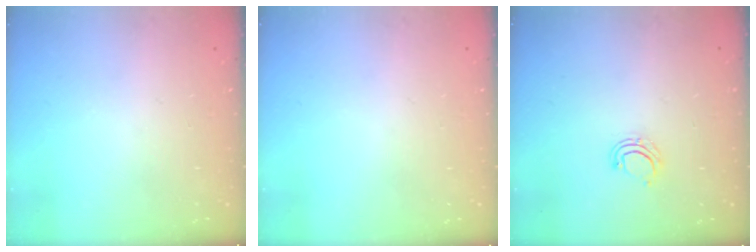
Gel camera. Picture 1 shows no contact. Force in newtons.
{"total": 0.0}
{"total": 5.0, "press": 4.9, "slide": 1.0}